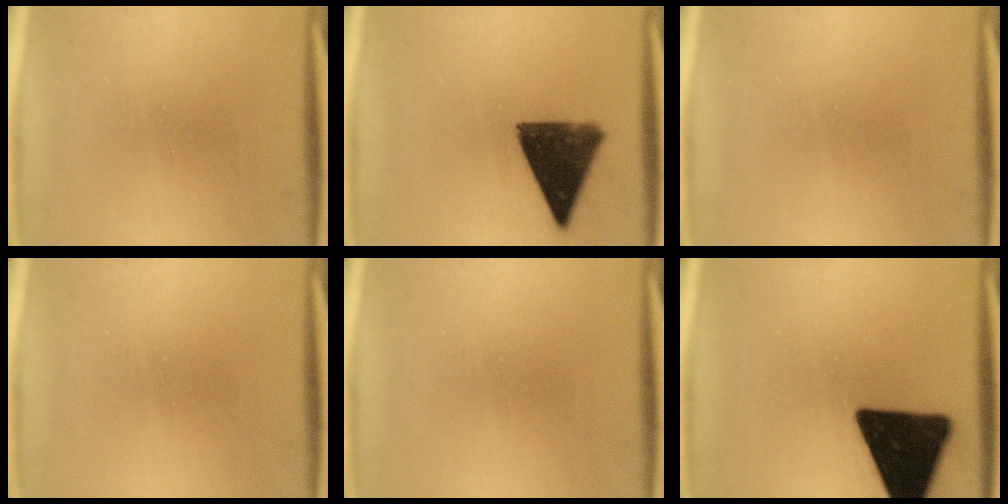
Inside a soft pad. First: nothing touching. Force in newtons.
{"total": 12.4}
{"total": 0.0}
{"total": 0.0}
{"total": 0.0}
{"total": 19.0}